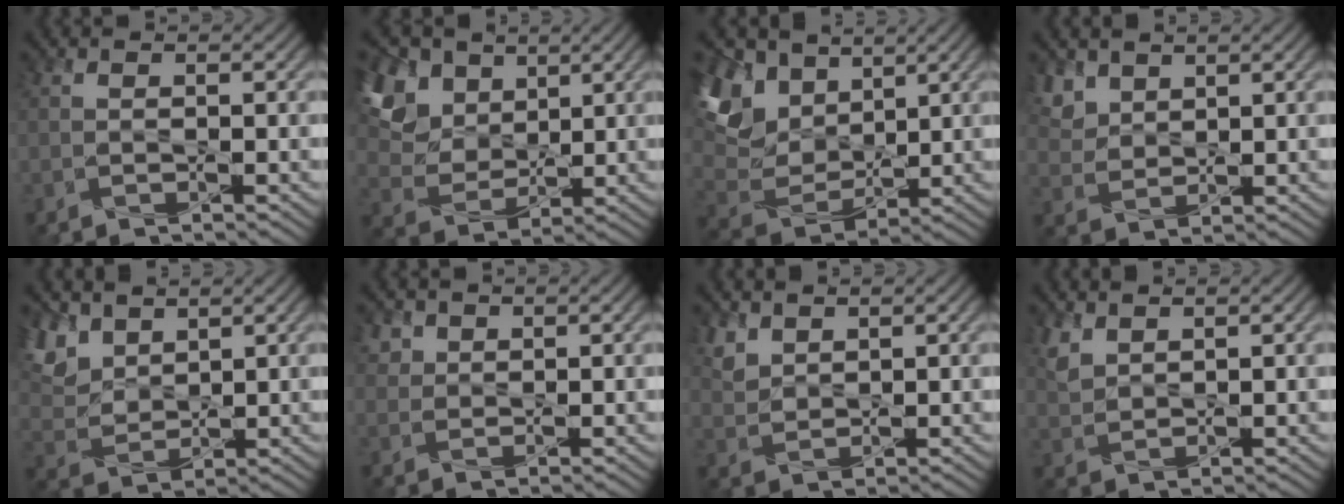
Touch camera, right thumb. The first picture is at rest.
{"total": 12.7, "force": [5.8, 8.7, 7.2], "torque": [-0.223, 0.029, 0.109]}
{"total": 13.5, "force": [6.3, 8.8, 8.1], "torque": [-0.241, 0.027, 0.123]}
{"total": 4.4, "force": [2.9, 2.8, 1.9], "torque": [-0.062, -0.005, 0.068]}
{"total": 8.9, "force": [5.4, 5.2, 4.7], "torque": [-0.160, 0.006, 0.116]}
{"total": 2.4, "force": [1.5, 1.8, 0.6], "torque": [-0.023, -0.005, 0.038]}
{"total": 3.2, "force": [2.3, 1.8, 1.3], "torque": [-0.039, -0.002, 0.055]}
{"total": 2.9, "force": [2.1, 1.4, 1.3], "torque": [-0.041, 0.000, 0.053]}